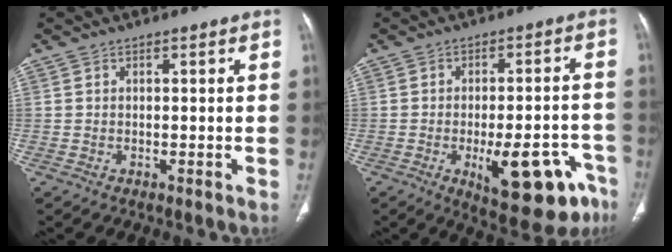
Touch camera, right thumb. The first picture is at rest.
{"total": 16.4, "force": [-7.6, 6.5, 13.0], "torque": [-0.120, 0.033, -0.088]}